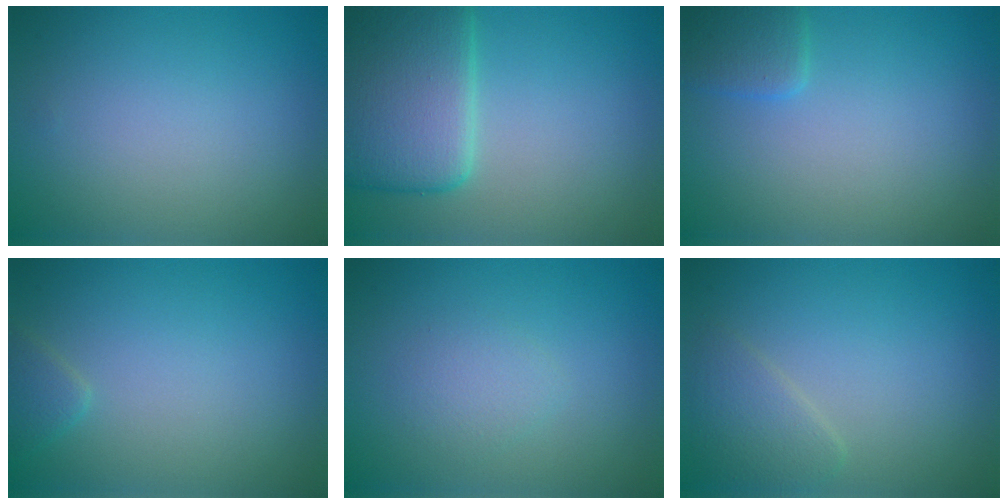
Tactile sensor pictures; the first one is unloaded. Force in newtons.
{"total": 7.6, "press": 7.6, "slide": 0.5}
{"total": 2.1, "press": 2.1, "slide": 0.1}
{"total": 1.3, "press": 1.3, "slide": 0.1}
{"total": 1.4, "press": 1.4, "slide": 0.0}
{"total": 2.0, "press": 2.0, "slide": 0.1}